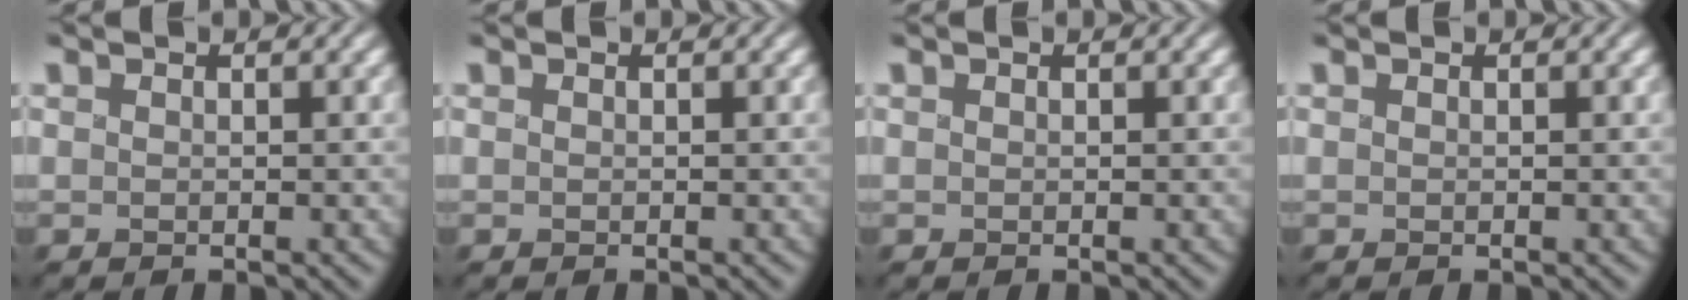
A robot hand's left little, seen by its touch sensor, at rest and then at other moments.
{"total": 0.0}
{"total": 0.0}
{"total": 0.0}